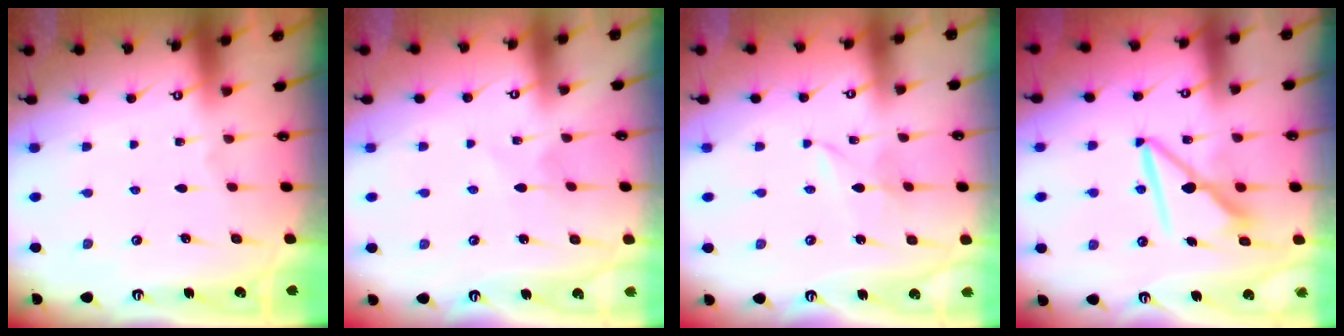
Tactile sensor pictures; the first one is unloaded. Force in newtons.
{"total": 5.0, "press": 4.9, "slide": 0.5}
{"total": 2.6, "press": 2.6, "slide": 0.3}
{"total": 11.0, "press": 10.9, "slide": 0.6}